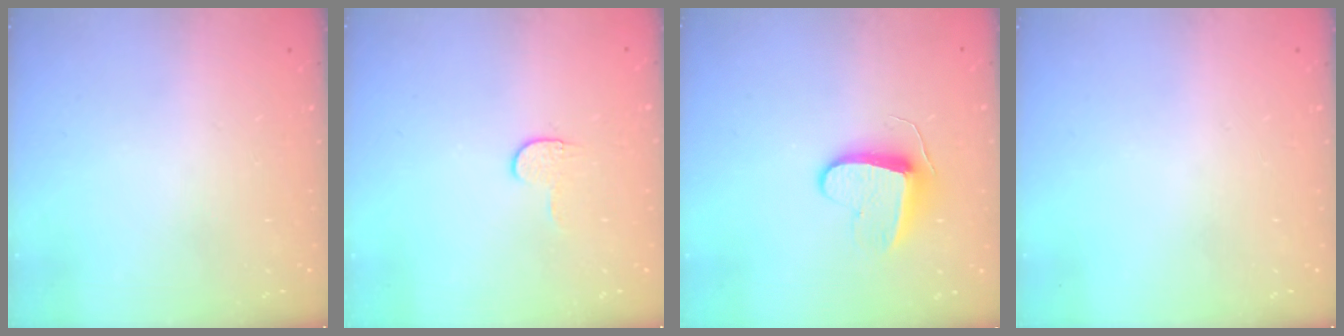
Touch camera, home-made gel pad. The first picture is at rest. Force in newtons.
{"total": 3.8, "press": 3.8, "slide": 0.4}
{"total": 9.1, "press": 9.1, "slide": 0.7}
{"total": 0.0}